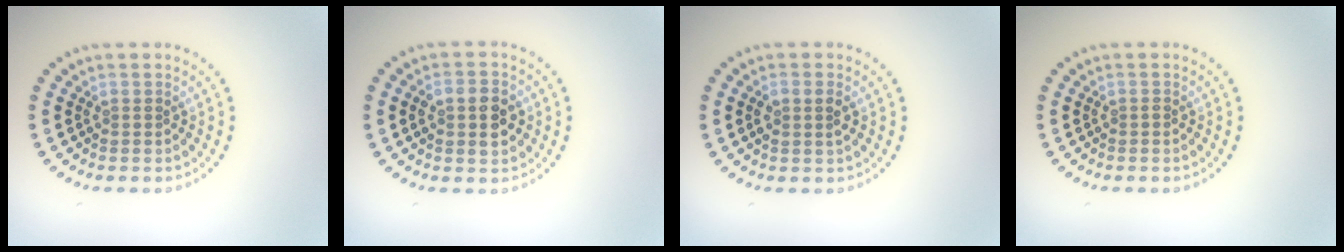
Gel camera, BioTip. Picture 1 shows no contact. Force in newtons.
{"total": 3.9, "press": 3.9, "slide": 0.3}
{"total": 1.7, "press": 1.6, "slide": 0.6}
{"total": 0.5, "press": 0.4, "slide": 0.4}